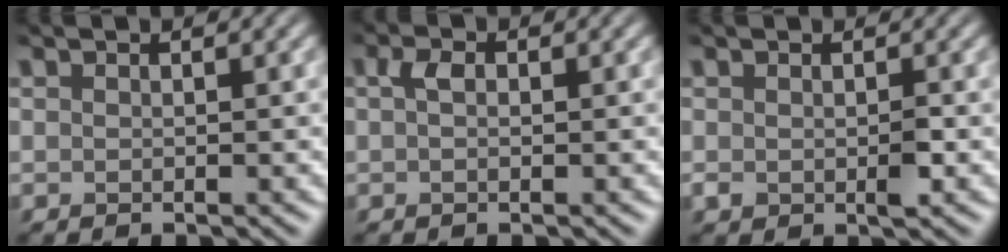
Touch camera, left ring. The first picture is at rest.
{"total": 1.4, "force": [-0.3, 0.9, 1.0], "torque": [-0.019, 0.002, -0.011]}
{"total": 1.2, "force": [0.0, 0.7, 0.9], "torque": [-0.016, -0.007, -0.002]}